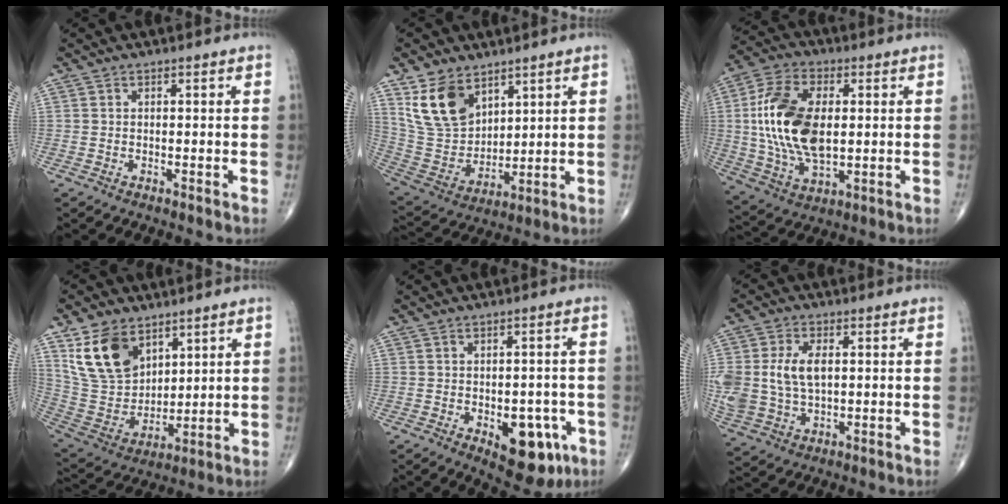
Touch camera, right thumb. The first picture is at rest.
{"total": 13.3, "force": [7.5, 8.3, 7.1], "torque": [-0.113, -0.034, 0.167]}
{"total": 18.2, "force": [1.4, 10.1, 15.1], "torque": [-0.297, -0.004, 0.029]}
{"total": 14.6, "force": [7.9, 9.4, 7.9], "torque": [-0.126, -0.036, 0.173]}
{"total": 11.0, "force": [-4.2, 5.9, 8.2], "torque": [-0.072, 0.012, -0.044]}
{"total": 12.4, "force": [1.2, 7.8, 9.6], "torque": [-0.214, 0.002, 0.033]}